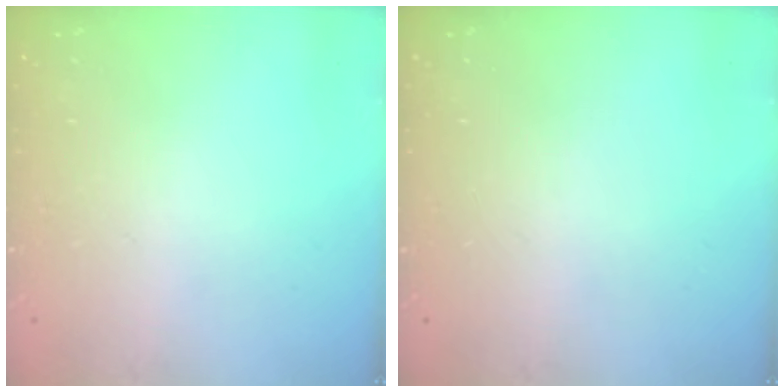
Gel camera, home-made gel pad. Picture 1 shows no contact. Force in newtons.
{"total": 0.0}